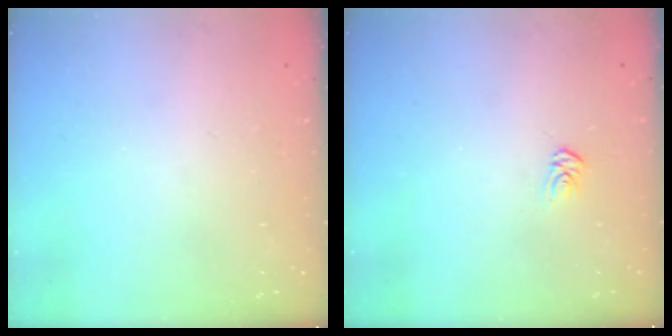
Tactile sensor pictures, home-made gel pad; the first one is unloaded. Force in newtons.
{"total": 2.9, "press": 2.9, "slide": 0.2}